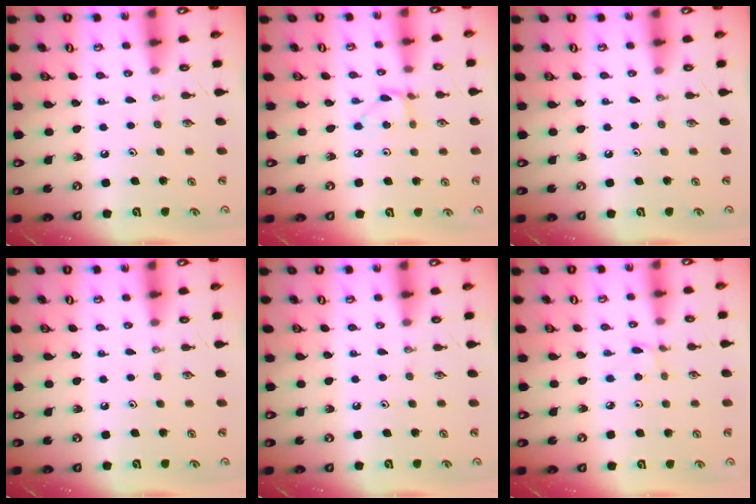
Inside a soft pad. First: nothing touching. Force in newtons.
{"total": 2.8, "press": 2.8, "slide": 0.1}
{"total": 0.0}
{"total": 0.0}
{"total": 0.0}
{"total": 0.8, "press": 0.8, "slide": 0.1}